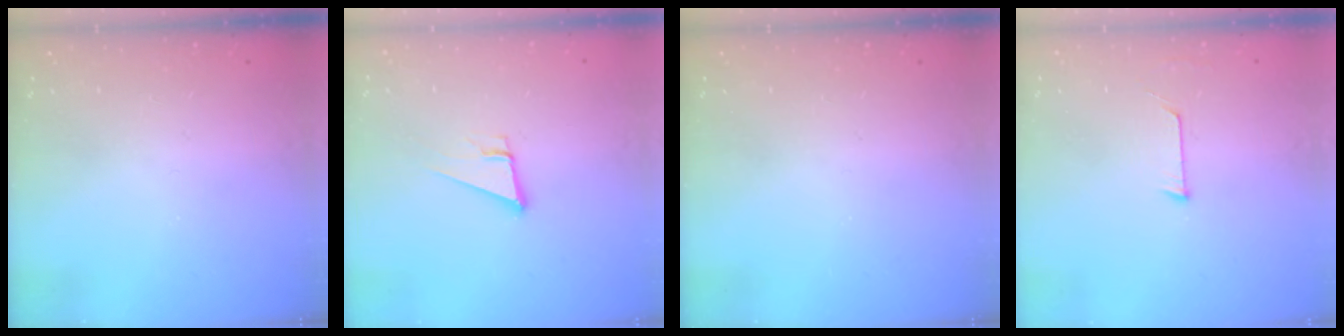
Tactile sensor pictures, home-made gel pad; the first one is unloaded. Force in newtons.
{"total": 6.8, "press": 6.3, "slide": 2.5}
{"total": 0.0}
{"total": 3.9, "press": 3.9, "slide": 0.4}